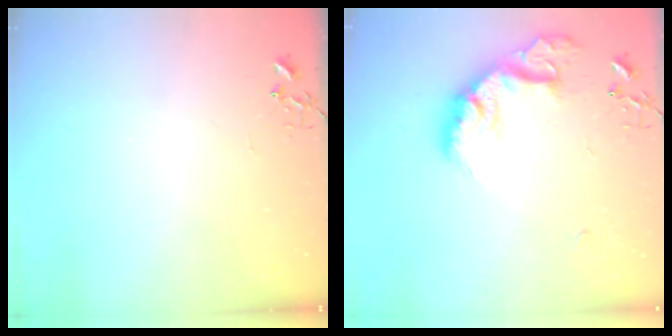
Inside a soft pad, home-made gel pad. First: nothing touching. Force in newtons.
{"total": 19.6, "press": 19.6, "slide": 1.4}